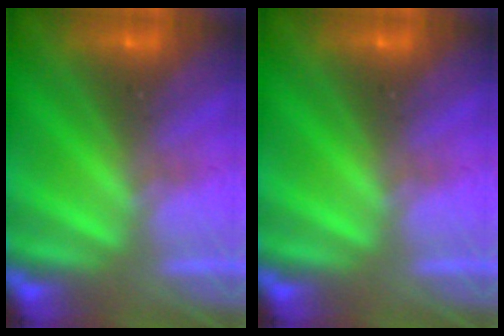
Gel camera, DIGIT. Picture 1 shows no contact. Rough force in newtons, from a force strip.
{"total": 0.0}